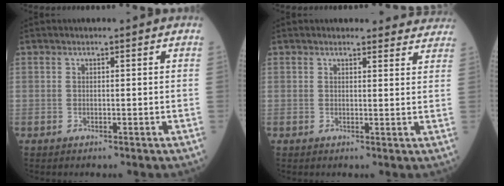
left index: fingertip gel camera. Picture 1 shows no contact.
{"total": 7.8, "force": [7.5, 2.1, 0.6], "torque": [0.028, -0.001, 0.056]}